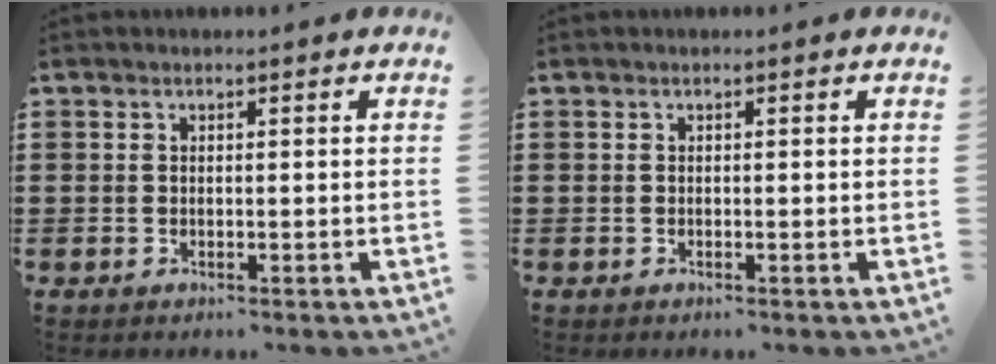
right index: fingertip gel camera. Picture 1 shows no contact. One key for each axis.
{"total": 0.0}